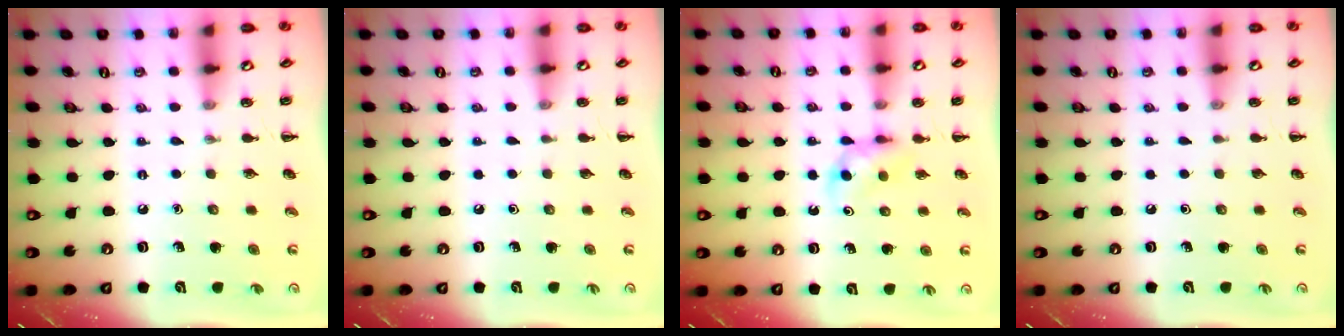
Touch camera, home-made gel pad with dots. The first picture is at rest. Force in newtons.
{"total": 0.0}
{"total": 4.1, "press": 3.9, "slide": 1.3}
{"total": 0.0}